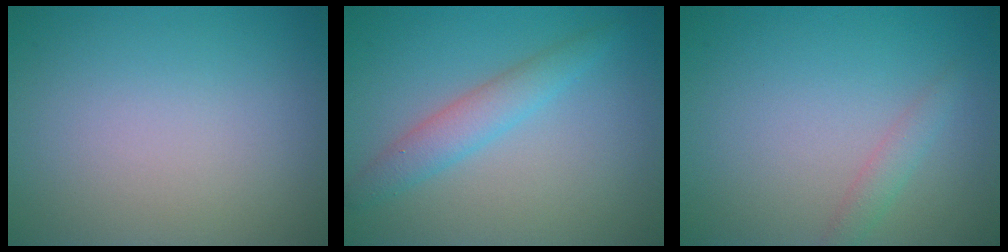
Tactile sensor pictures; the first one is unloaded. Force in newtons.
{"total": 2.8, "press": 2.8, "slide": 0.1}
{"total": 1.3, "press": 1.3, "slide": 0.1}